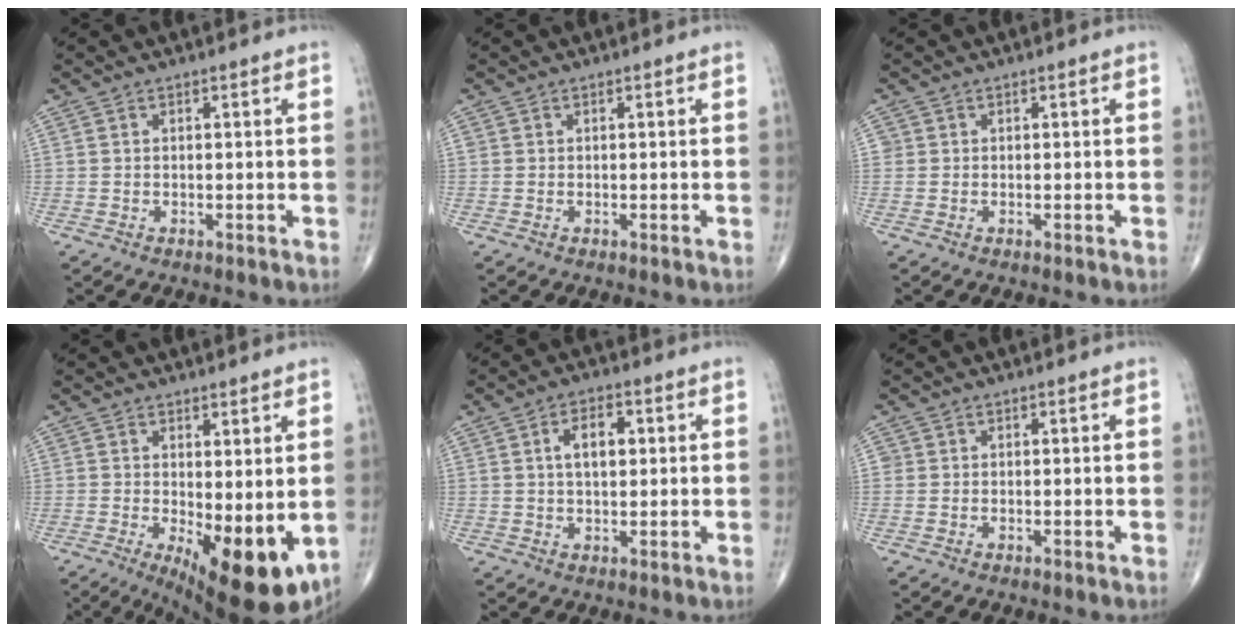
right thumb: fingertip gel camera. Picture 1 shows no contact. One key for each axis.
{"total": 0.0}
{"total": 0.9, "fx": 0.1, "fy": 0.9, "fz": 0.1, "tx": 0.007, "ty": 0.003, "tz": 0.001}
{"total": 12.6, "fx": -2.0, "fy": 4.7, "fz": 11.5, "tx": -0.160, "ty": -0.030, "tz": -0.014}
{"total": 5.9, "fx": 1.3, "fy": 3.2, "fz": 4.8, "tx": -0.072, "ty": 0.005, "tz": 0.019}
{"total": 0.9, "fx": 0.1, "fy": 0.9, "fz": 0.1, "tx": 0.006, "ty": 0.003, "tz": 0.000}